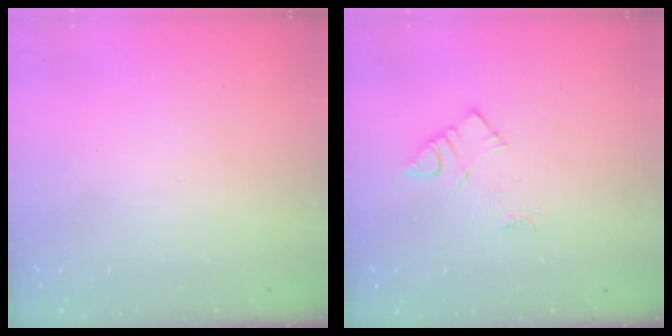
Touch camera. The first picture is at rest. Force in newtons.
{"total": 5.7, "press": 5.7, "slide": 0.6}